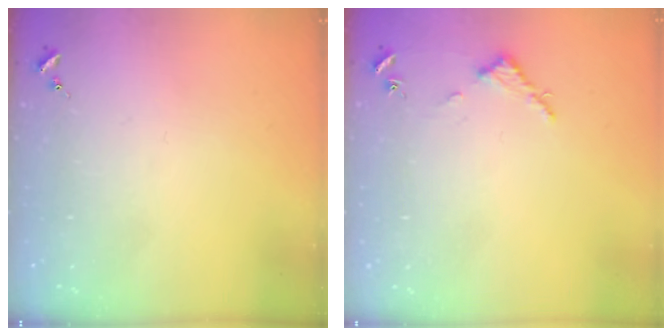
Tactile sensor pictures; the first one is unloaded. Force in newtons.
{"total": 2.8, "press": 2.8, "slide": 0.3}